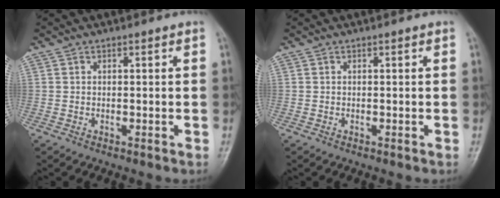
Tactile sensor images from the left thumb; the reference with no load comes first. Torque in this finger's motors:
{"motor_torque": [0.00, 0.00, -0.06, -0.06, 0.00]}